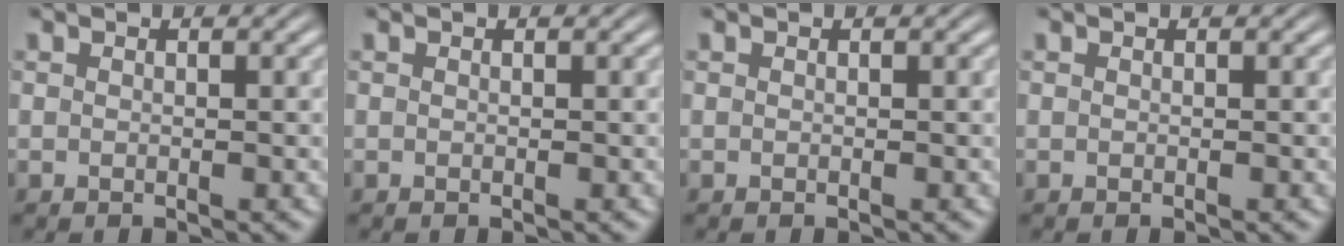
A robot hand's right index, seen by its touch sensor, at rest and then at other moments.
{"total": 0.0}
{"total": 0.0}
{"total": 0.0}